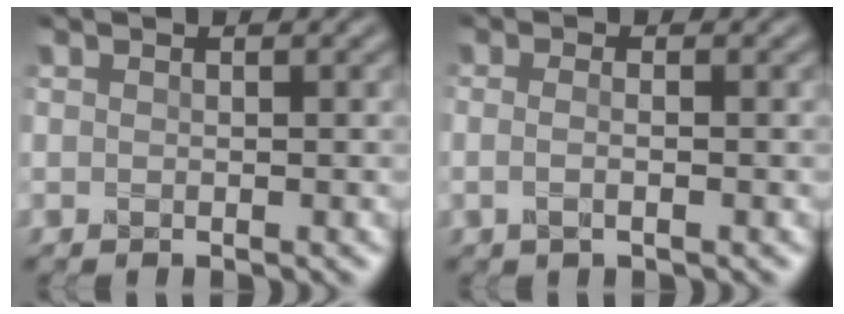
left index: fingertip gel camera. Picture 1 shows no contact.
{"total": 1.8, "force": [-0.1, 0.8, 1.6], "torque": [-0.021, 0.000, -0.013]}